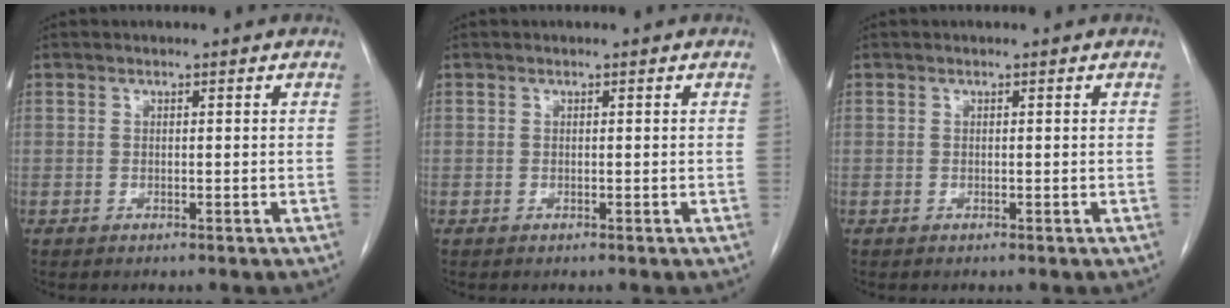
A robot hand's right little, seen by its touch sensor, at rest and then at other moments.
{"total": 0.0}
{"total": 0.0}